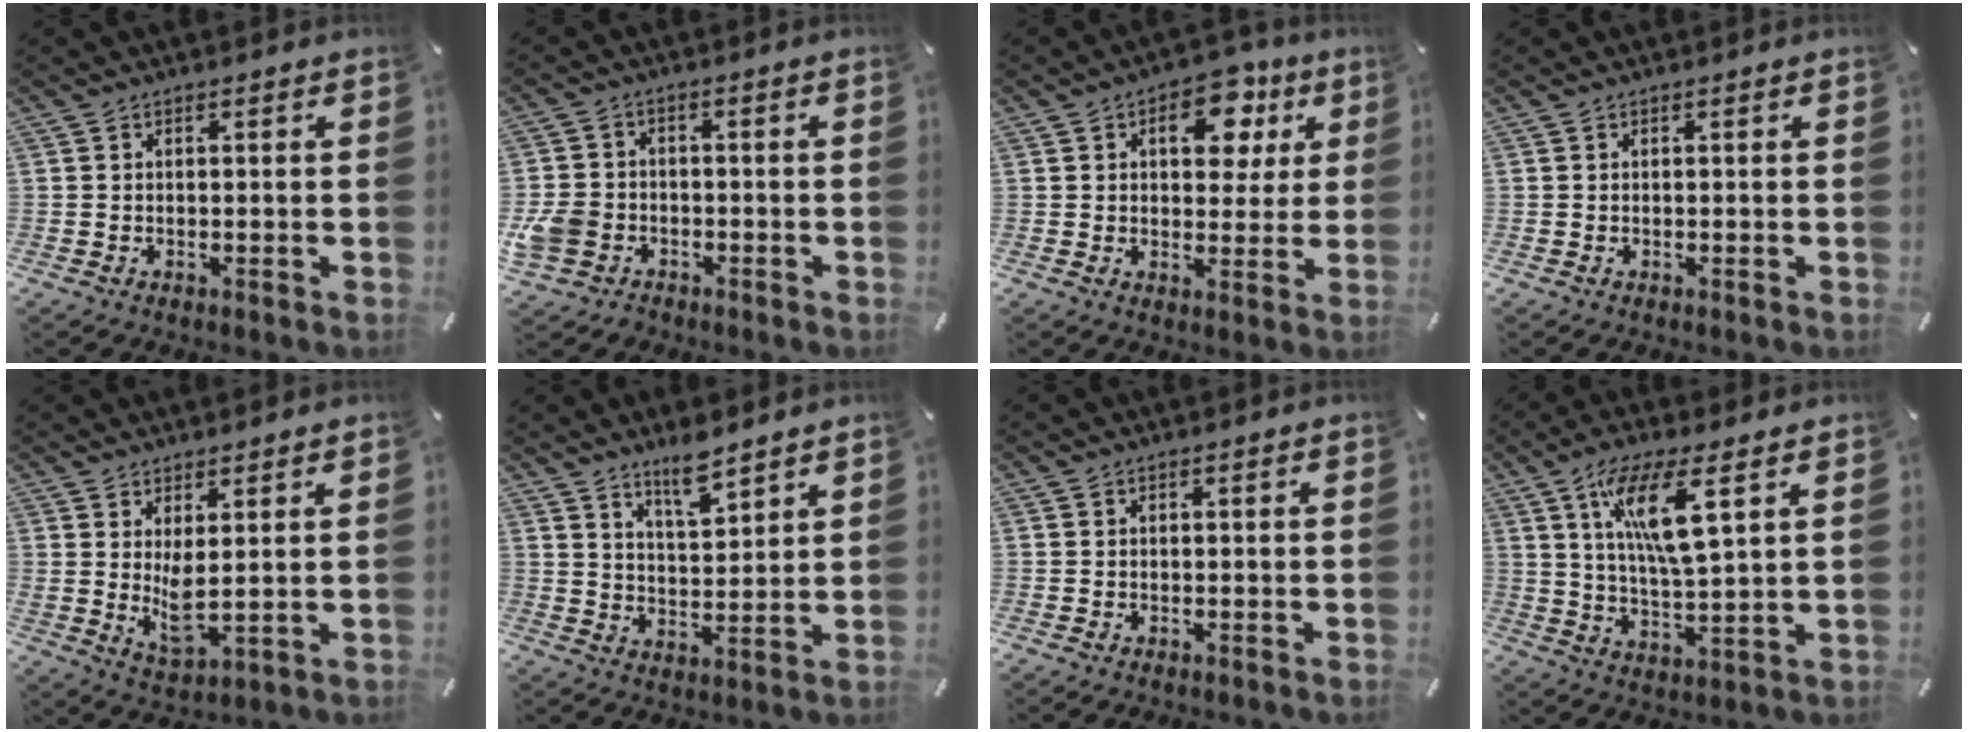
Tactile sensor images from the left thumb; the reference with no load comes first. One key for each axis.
{"total": 7.1, "fx": -2.6, "fy": 6.0, "fz": 2.9, "tx": -0.083, "ty": 0.015, "tz": -0.048}
{"total": 11.6, "fx": 3.9, "fy": 7.4, "fz": 8.0, "tx": -0.087, "ty": -0.009, "tz": 0.060}
{"total": 0.0}
{"total": 5.8, "fx": 2.4, "fy": 2.4, "fz": 4.8, "tx": -0.092, "ty": -0.023, "tz": 0.041}
{"total": 7.6, "fx": 6.6, "fy": 1.9, "fz": 3.2, "tx": -0.047, "ty": -0.044, "tz": 0.116}
{"total": 0.0}
{"total": 12.7, "fx": 5.8, "fy": 3.5, "fz": 10.7, "tx": -0.203, "ty": 0.000, "tz": 0.100}